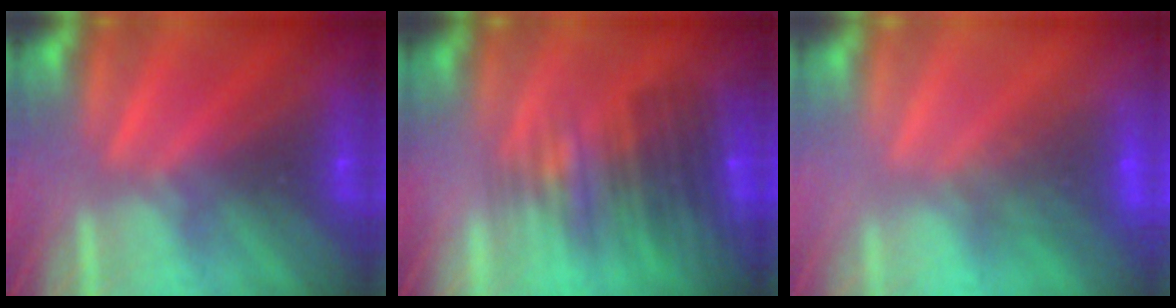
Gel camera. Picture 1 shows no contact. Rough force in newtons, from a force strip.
{"total": 7.0}
{"total": 8.2}